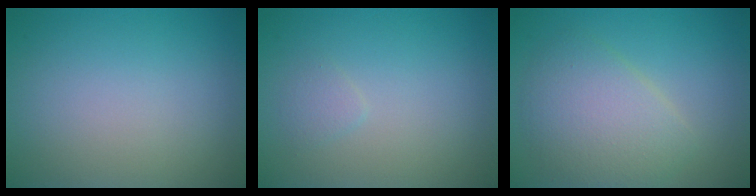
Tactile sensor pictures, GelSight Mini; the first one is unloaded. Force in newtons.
{"total": 0.8, "press": 0.8, "slide": 0.0}
{"total": 4.8, "press": 4.8, "slide": 0.1}